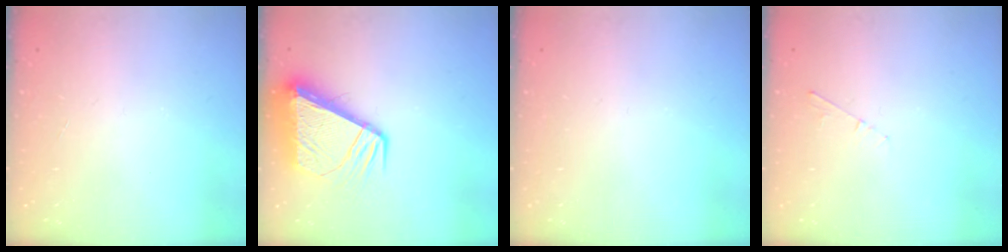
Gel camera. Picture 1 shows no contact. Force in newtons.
{"total": 10.9, "press": 10.8, "slide": 1.4}
{"total": 0.0}
{"total": 2.8, "press": 2.8, "slide": 0.4}